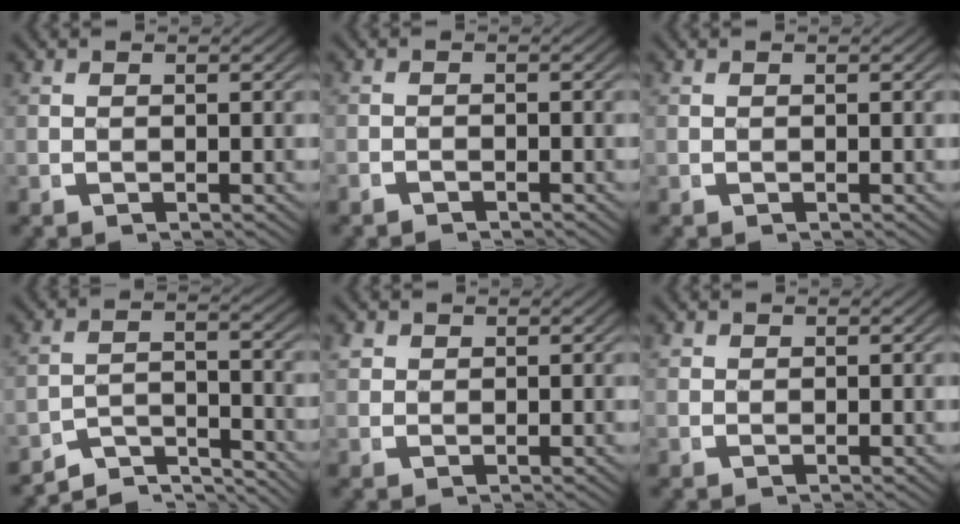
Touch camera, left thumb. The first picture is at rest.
{"total": 1.2, "force": [-1.1, 0.2, 0.0], "torque": [0.001, -0.004, -0.021]}
{"total": 0.0}
{"total": 6.2, "force": [-5.2, 2.5, 2.4], "torque": [-0.035, -0.025, -0.083]}
{"total": 1.3, "force": [0.9, 0.9, 0.4], "torque": [-0.008, -0.002, 0.022]}
{"total": 0.8, "force": [0.4, 0.6, 0.1], "torque": [-0.006, -0.006, 0.013]}